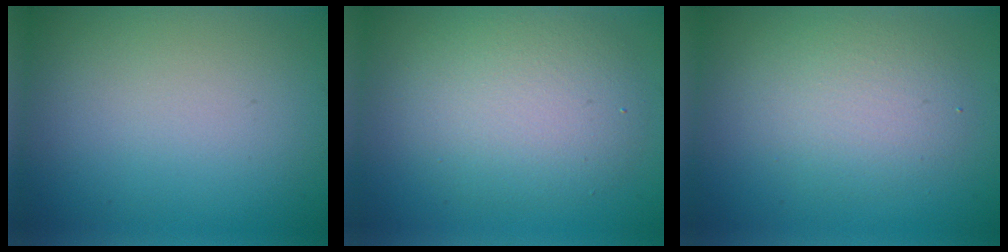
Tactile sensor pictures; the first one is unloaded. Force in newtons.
{"total": 5.5, "press": 5.5, "slide": 0.6}
{"total": 3.5, "press": 3.5, "slide": 0.2}